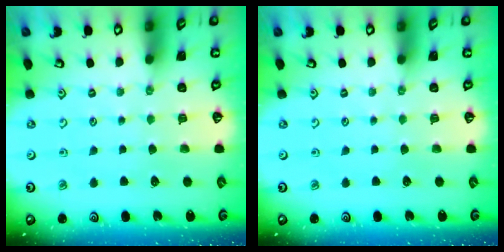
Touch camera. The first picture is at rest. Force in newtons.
{"total": 0.0}